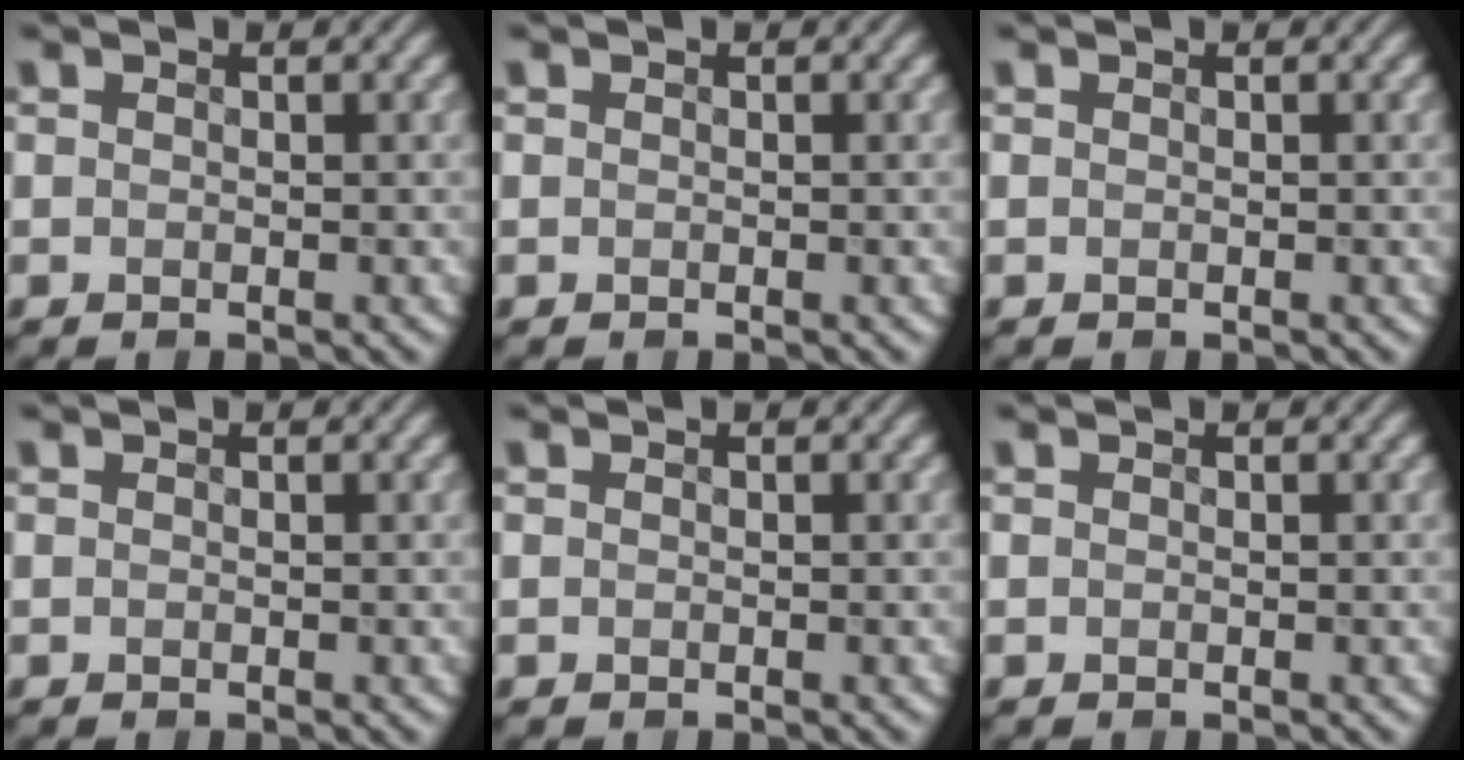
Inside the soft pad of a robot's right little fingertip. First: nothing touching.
{"total": 0.0}
{"total": 0.0}
{"total": 0.0}
{"total": 0.0}
{"total": 0.0}